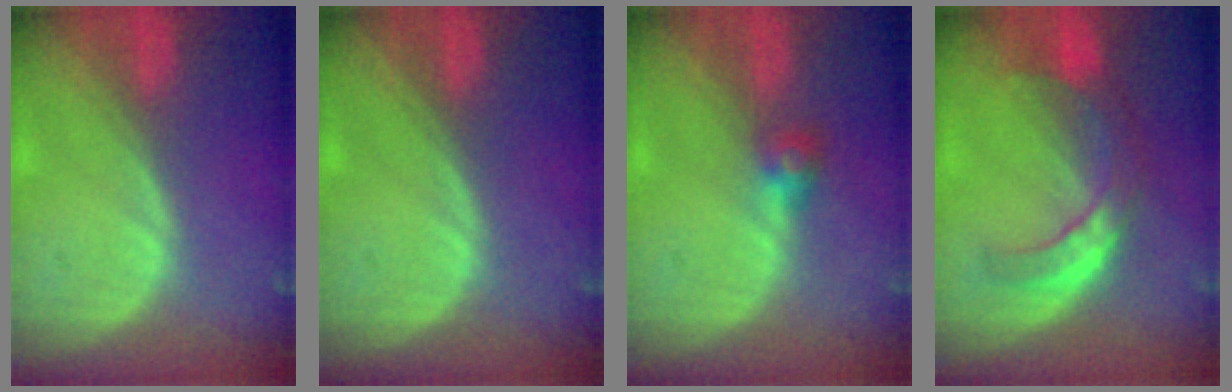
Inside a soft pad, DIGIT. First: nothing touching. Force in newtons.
{"total": 0.0}
{"total": 2.6, "press": 2.5, "slide": 0.7}
{"total": 7.6, "press": 6.5, "slide": 4.0}